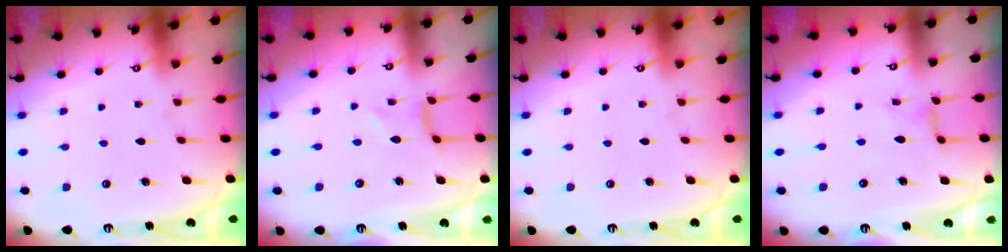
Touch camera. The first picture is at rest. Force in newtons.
{"total": 0.0}
{"total": 0.0}
{"total": 1.6, "press": 1.6, "slide": 0.3}